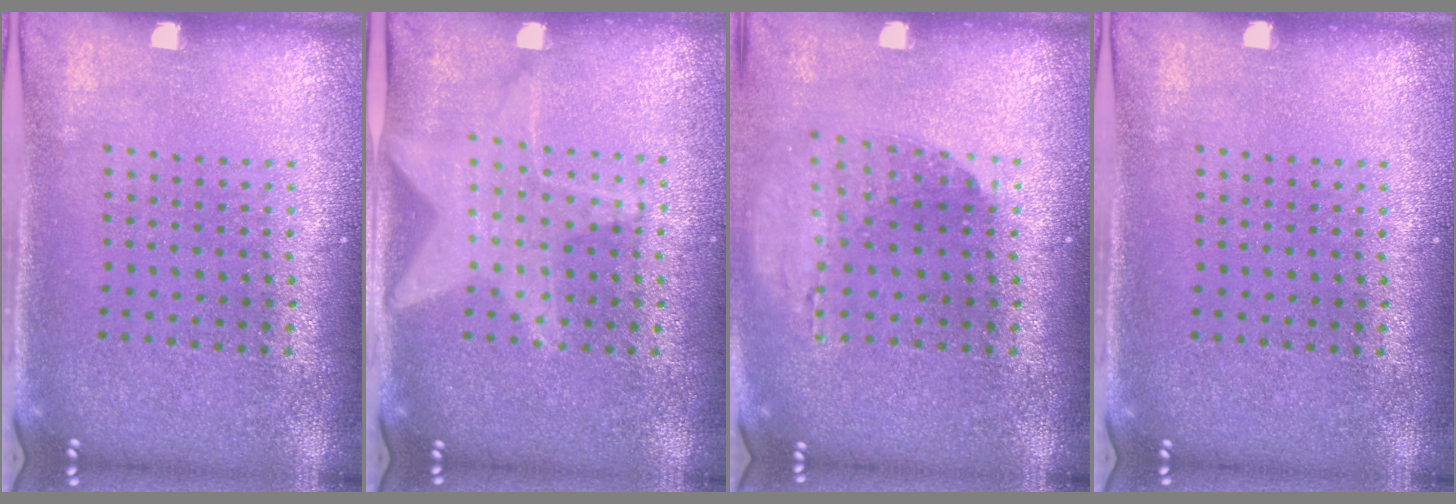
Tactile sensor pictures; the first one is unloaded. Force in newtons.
{"total": 1.5, "press": 1.5, "slide": 0.3}
{"total": 1.2, "press": 1.2, "slide": 0.2}
{"total": 0.0}